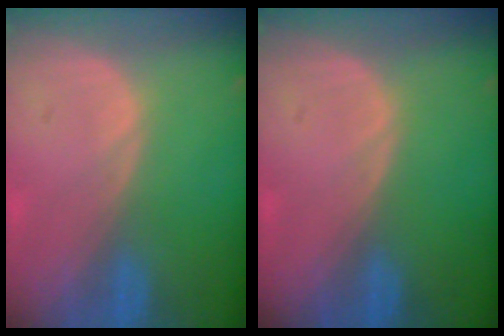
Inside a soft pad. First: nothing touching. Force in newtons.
{"total": 0.0}